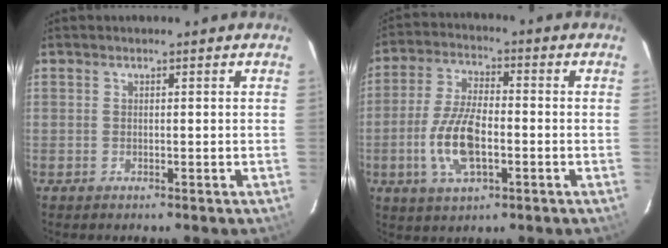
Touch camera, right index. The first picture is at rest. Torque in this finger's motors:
{"motor_torque": [1.41, -0.45, 0.78, 0.19]}